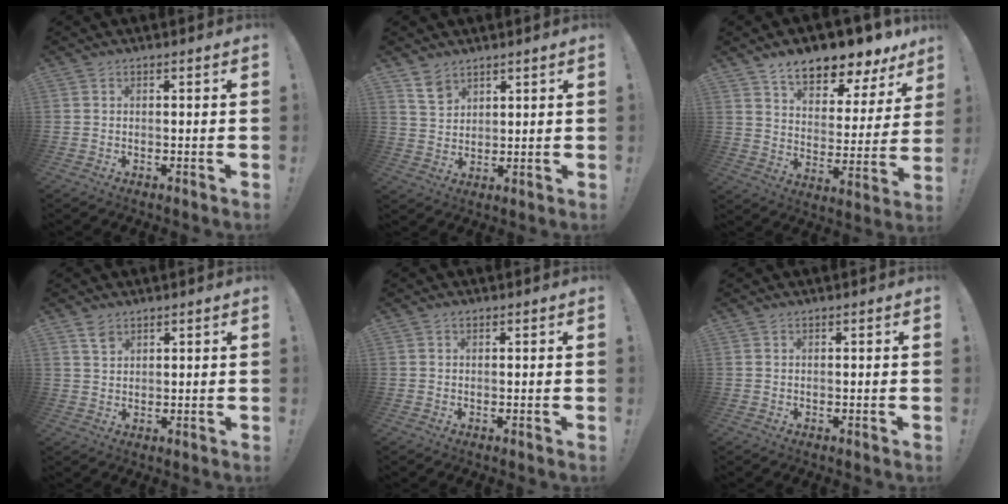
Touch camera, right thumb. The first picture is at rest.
{"total": 6.3, "force": [4.8, 3.9, 1.6], "torque": [-0.023, -0.032, 0.092]}
{"total": 11.9, "force": [9.8, 4.2, 5.3], "torque": [-0.086, -0.080, 0.167]}
{"total": 3.5, "force": [2.5, 2.1, 1.4], "torque": [-0.014, -0.015, 0.045]}
{"total": 0.6, "force": [0.4, 0.4, 0.3], "torque": [-0.013, 0.003, 0.008]}
{"total": 0.0}